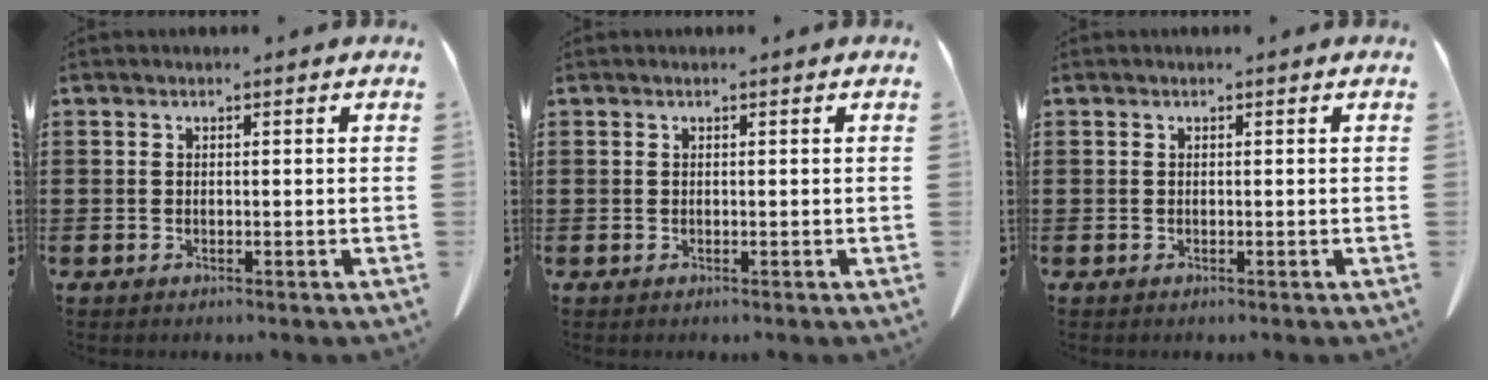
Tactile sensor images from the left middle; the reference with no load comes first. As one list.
[{"total": 0.0}, {"total": 0.0}]